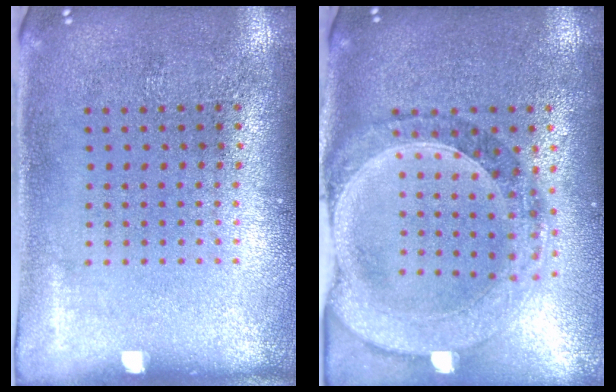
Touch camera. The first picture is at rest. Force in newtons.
{"total": 1.5, "press": 1.5, "slide": 0.3}